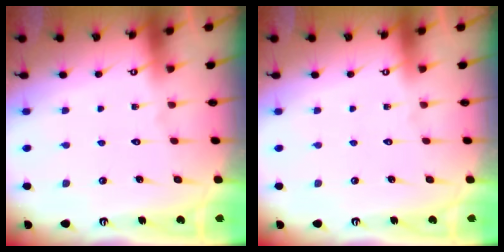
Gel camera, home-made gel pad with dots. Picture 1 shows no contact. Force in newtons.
{"total": 0.0}